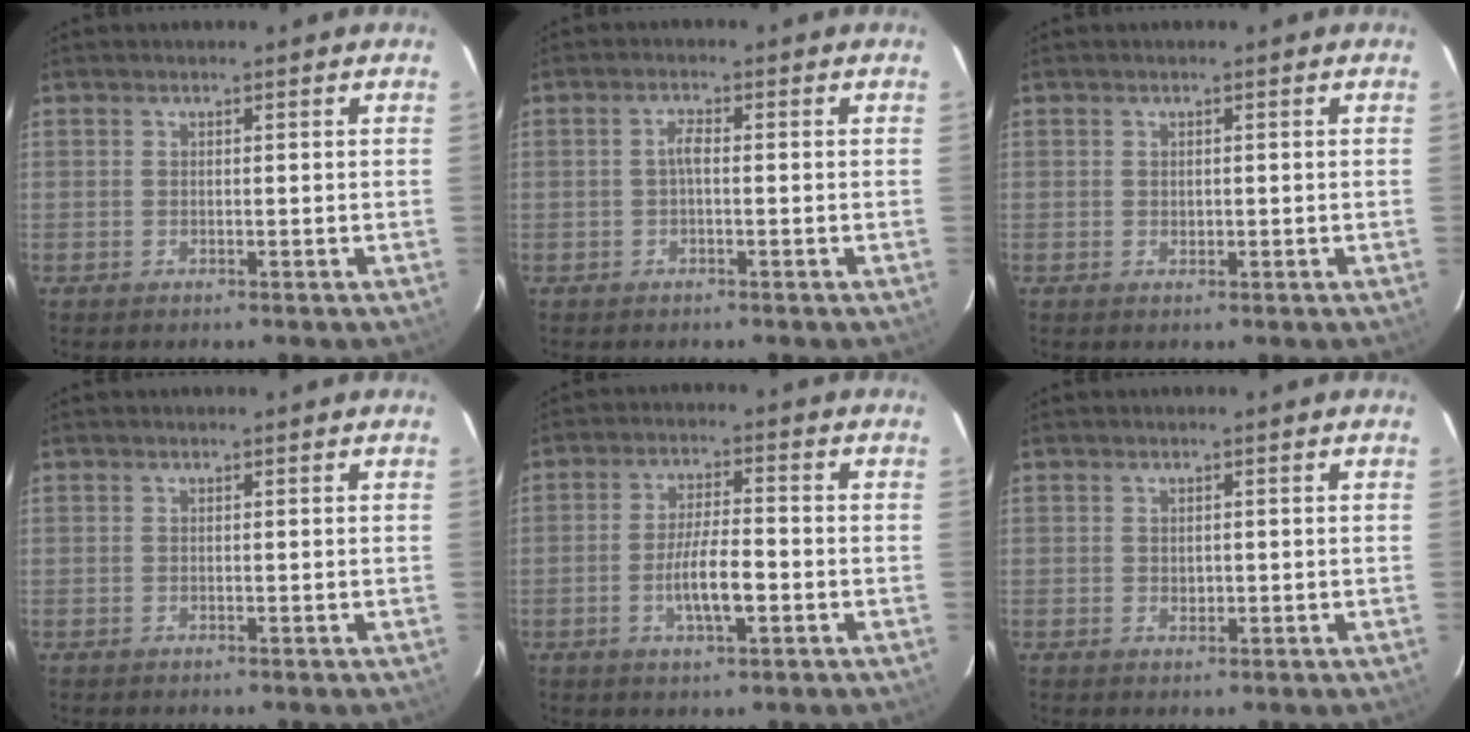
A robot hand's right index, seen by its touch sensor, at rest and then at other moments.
{"total": 1.8, "force": [-0.3, 0.6, 1.7], "torque": [-0.034, 0.008, -0.008]}
{"total": 0.8, "force": [0.0, 0.7, 0.4], "torque": [-0.005, 0.000, 0.002]}
{"total": 0.0}
{"total": 7.2, "force": [-2.4, 1.8, 6.6], "torque": [-0.127, -0.004, -0.040]}
{"total": 1.2, "force": [0.0, 1.0, 0.6], "torque": [-0.008, 0.000, 0.002]}